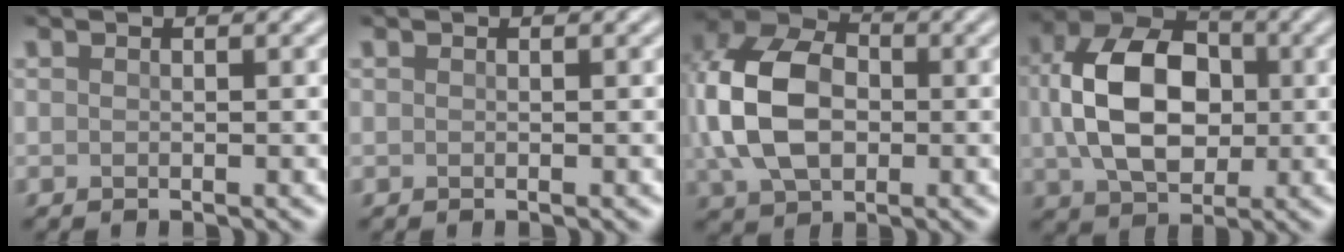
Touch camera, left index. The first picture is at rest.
{"total": 0.0}
{"total": 10.5, "force": [0.2, 7.4, 7.4], "torque": [-0.179, 0.011, -0.007]}
{"total": 9.8, "force": [0.5, 6.8, 7.1], "torque": [-0.144, 0.007, 0.003]}